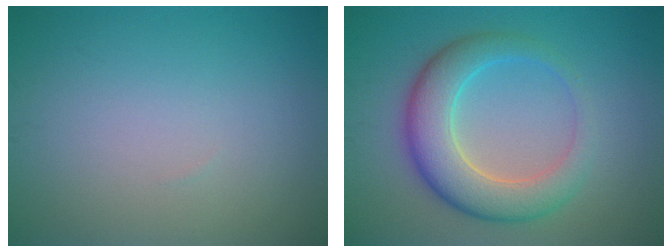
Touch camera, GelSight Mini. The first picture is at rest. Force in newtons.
{"total": 6.5, "press": 6.5, "slide": 0.2}